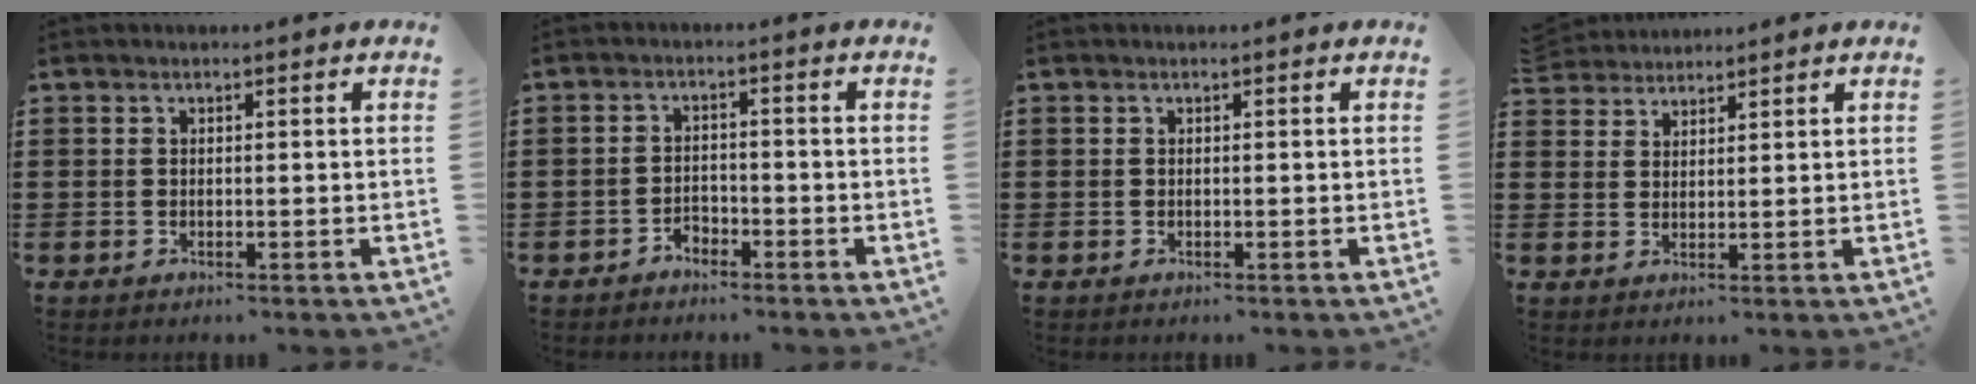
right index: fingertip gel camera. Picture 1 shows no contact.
{"total": 2.0, "force": [-1.9, 0.8, 0.1], "torque": [-0.009, 0.003, -0.041]}
{"total": 0.0}
{"total": 3.0, "force": [2.9, 0.5, -0.3], "torque": [-0.002, -0.002, 0.057]}